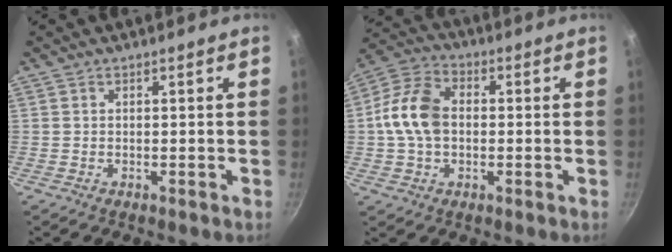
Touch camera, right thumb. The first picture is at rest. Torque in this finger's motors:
{"motor_torque": [0.15, 0.33, 0.06, 0.03, 0.08]}